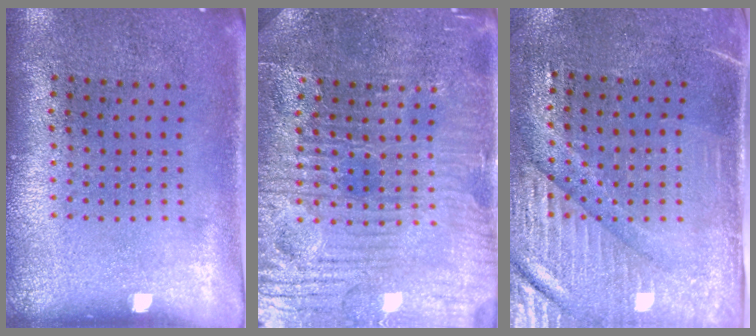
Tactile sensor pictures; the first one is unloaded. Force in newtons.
{"total": 4.9, "press": 4.7, "slide": 1.2}
{"total": 3.5, "press": 3.2, "slide": 1.6}